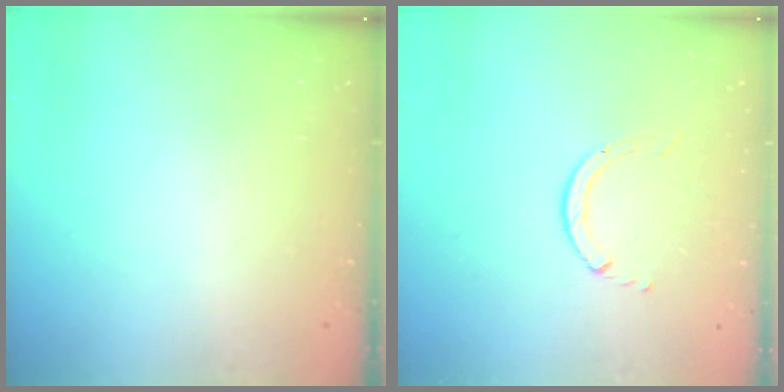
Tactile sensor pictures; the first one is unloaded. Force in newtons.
{"total": 1.4, "press": 1.4, "slide": 0.1}